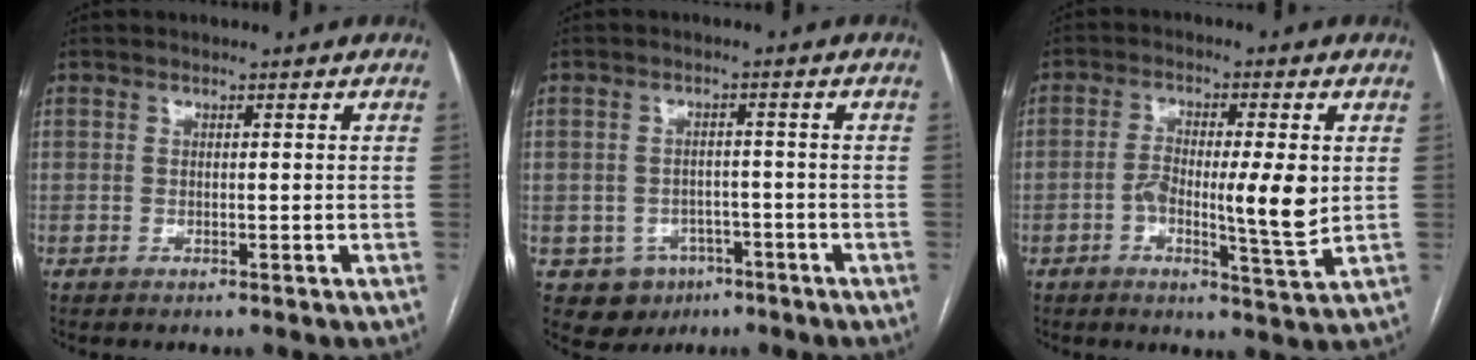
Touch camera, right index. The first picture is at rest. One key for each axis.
{"total": 5.9, "fx": -2.8, "fy": 5.0, "fz": 1.0, "tx": -0.008, "ty": 0.010, "tz": -0.031}
{"total": 8.9, "fx": -0.4, "fy": 1.5, "fz": 8.8, "tx": -0.146, "ty": -0.001, "tz": -0.008}